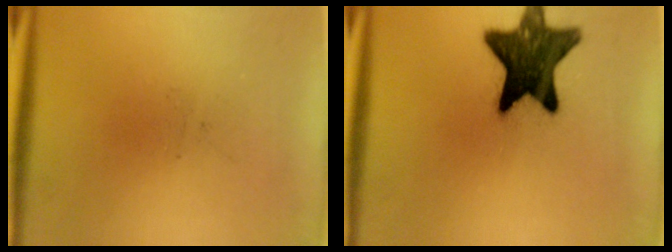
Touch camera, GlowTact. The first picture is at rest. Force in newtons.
{"total": 14.9}